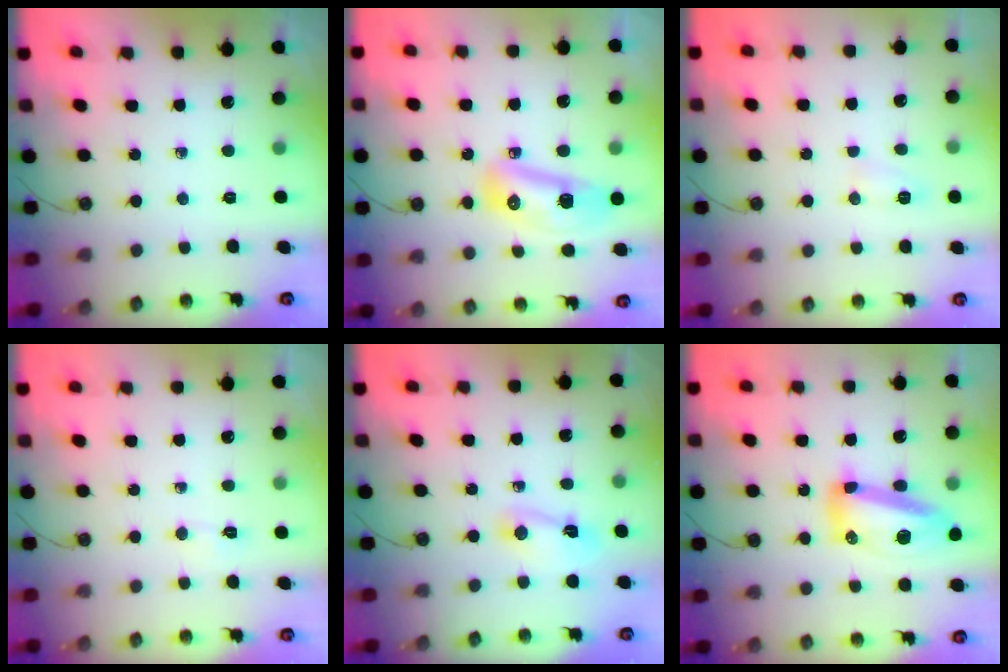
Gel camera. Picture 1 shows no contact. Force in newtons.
{"total": 12.0, "press": 11.9, "slide": 1.5}
{"total": 5.0, "press": 5.0, "slide": 0.6}
{"total": 2.8, "press": 2.8, "slide": 0.4}
{"total": 3.4, "press": 3.4, "slide": 0.4}
{"total": 14.3, "press": 14.1, "slide": 2.2}